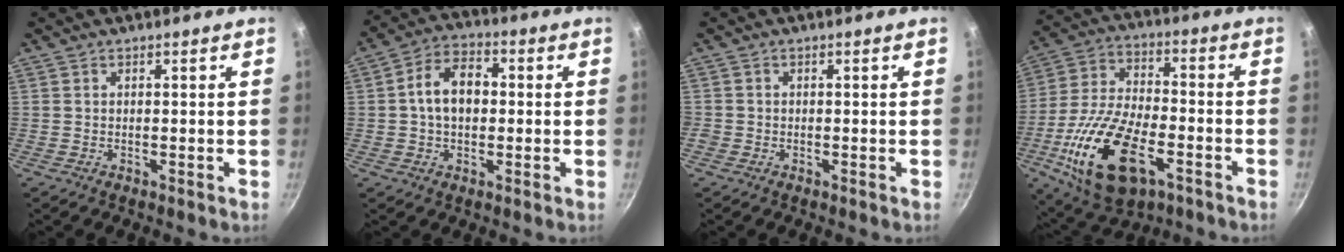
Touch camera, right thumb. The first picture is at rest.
{"total": 9.2, "force": [0.4, 6.3, 6.8], "torque": [-0.089, 0.025, -0.005]}
{"total": 0.8, "force": [-0.4, 0.6, 0.2], "torque": [-0.008, 0.002, -0.007]}
{"total": 21.1, "force": [-8.0, 10.4, 16.5], "torque": [-0.320, 0.018, -0.146]}